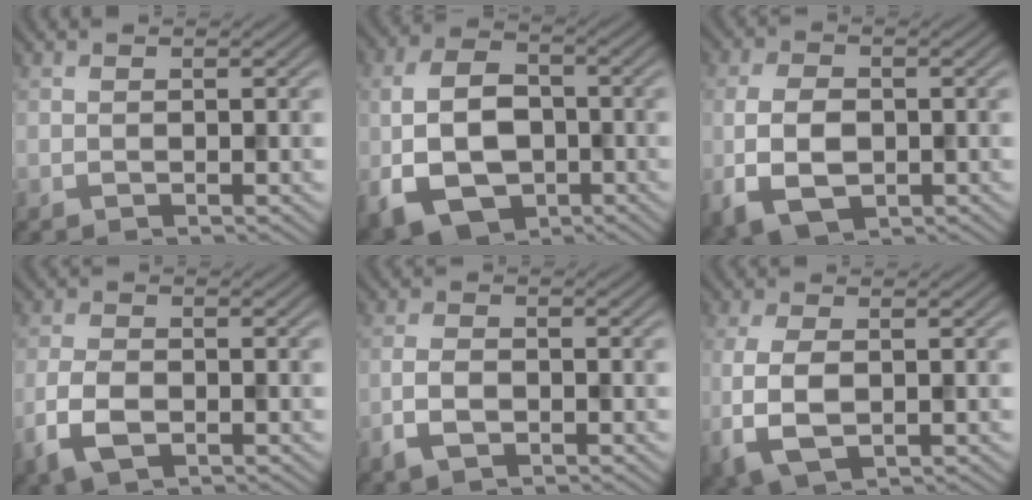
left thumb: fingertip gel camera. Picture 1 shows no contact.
{"total": 10.6, "force": [-2.6, 7.0, 7.5], "torque": [-0.164, -0.011, -0.055]}
{"total": 6.3, "force": [-1.4, 4.0, 4.7], "torque": [-0.107, -0.010, -0.027]}
{"total": 4.6, "force": [-2.0, 2.5, 3.3], "torque": [-0.078, -0.006, -0.044]}
{"total": 3.0, "force": [-1.5, 1.5, 2.1], "torque": [-0.046, -0.002, -0.032]}
{"total": 5.7, "force": [-0.6, 3.1, 4.7], "torque": [-0.124, -0.011, -0.009]}